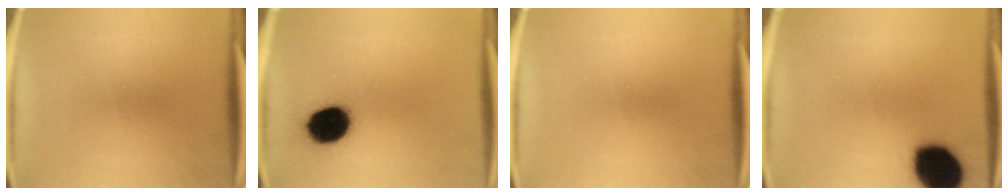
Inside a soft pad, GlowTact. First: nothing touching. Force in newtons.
{"total": 13.1}
{"total": 0.0}
{"total": 18.0}